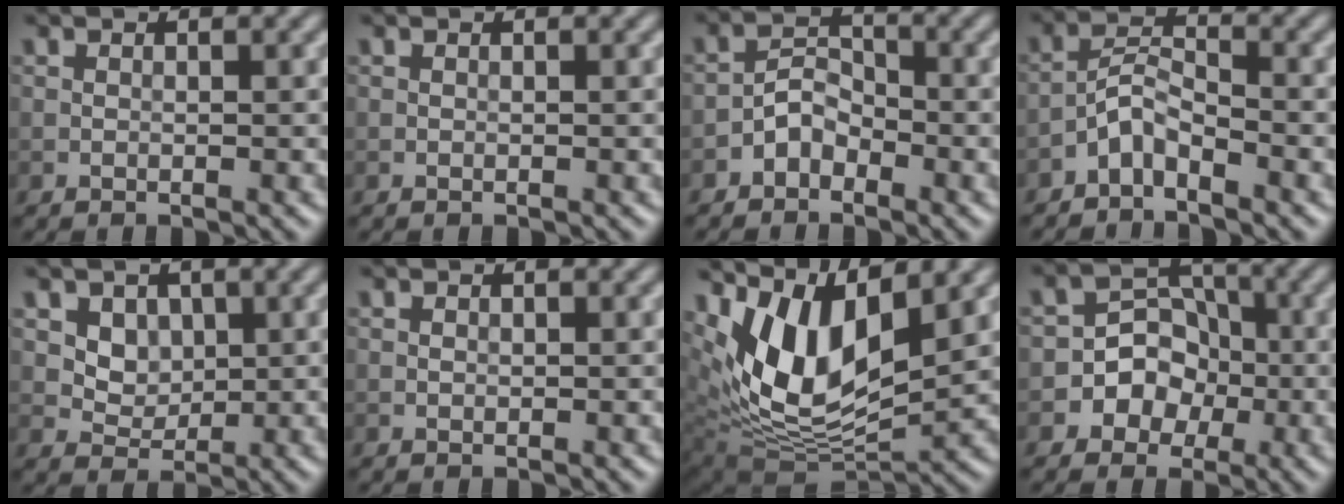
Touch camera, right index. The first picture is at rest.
{"total": 0.0}
{"total": 2.4, "force": [-1.6, 1.5, 1.1], "torque": [-0.015, 0.013, -0.034]}
{"total": 2.7, "force": [-2.1, 0.8, 1.5], "torque": [-0.027, 0.013, -0.047]}
{"total": 2.9, "force": [1.0, 2.3, 1.4], "torque": [-0.028, -0.019, 0.039]}
{"total": 0.0}
{"total": 11.3, "force": [4.4, 5.7, 8.7], "torque": [-0.176, -0.004, 0.085]}
{"total": 4.9, "force": [-1.8, 4.4, 1.4], "torque": [0.022, 0.020, -0.049]}